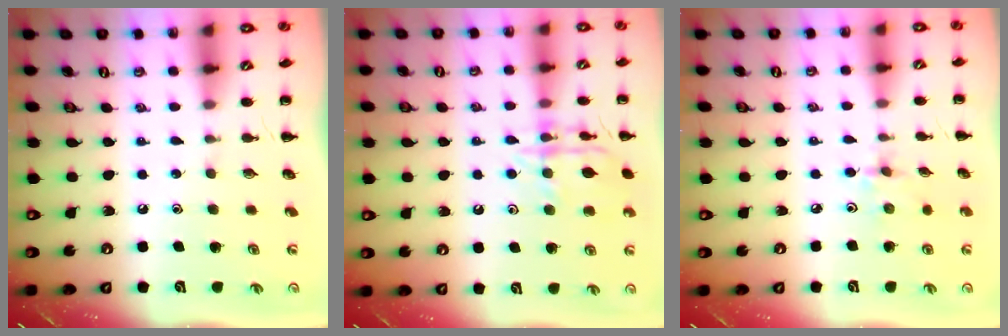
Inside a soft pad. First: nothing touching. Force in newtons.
{"total": 13.9, "press": 13.9, "slide": 0.9}
{"total": 2.7, "press": 2.5, "slide": 0.8}